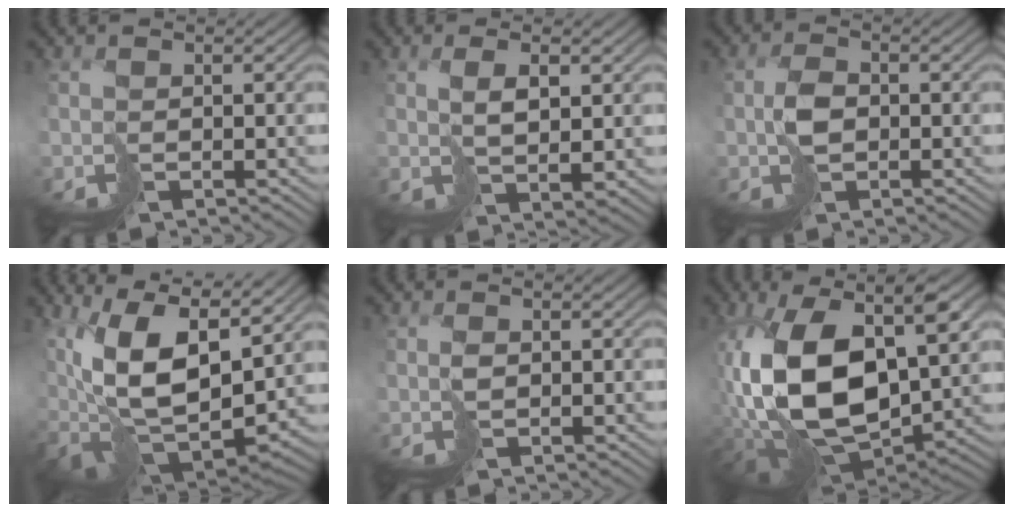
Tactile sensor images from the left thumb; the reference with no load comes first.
{"total": 3.7, "force": [2.1, 0.8, 2.9], "torque": [-0.064, -0.001, 0.051]}
{"total": 2.3, "force": [0.4, 1.5, 1.8], "torque": [-0.038, 0.005, 0.006]}
{"total": 16.6, "force": [6.2, 7.5, 13.5], "torque": [-0.260, -0.006, 0.129]}
{"total": 0.9, "force": [0.8, 0.4, 0.4], "torque": [-0.009, 0.003, 0.016]}
{"total": 17.2, "force": [3.4, 10.2, 13.5], "torque": [-0.285, -0.017, 0.067]}